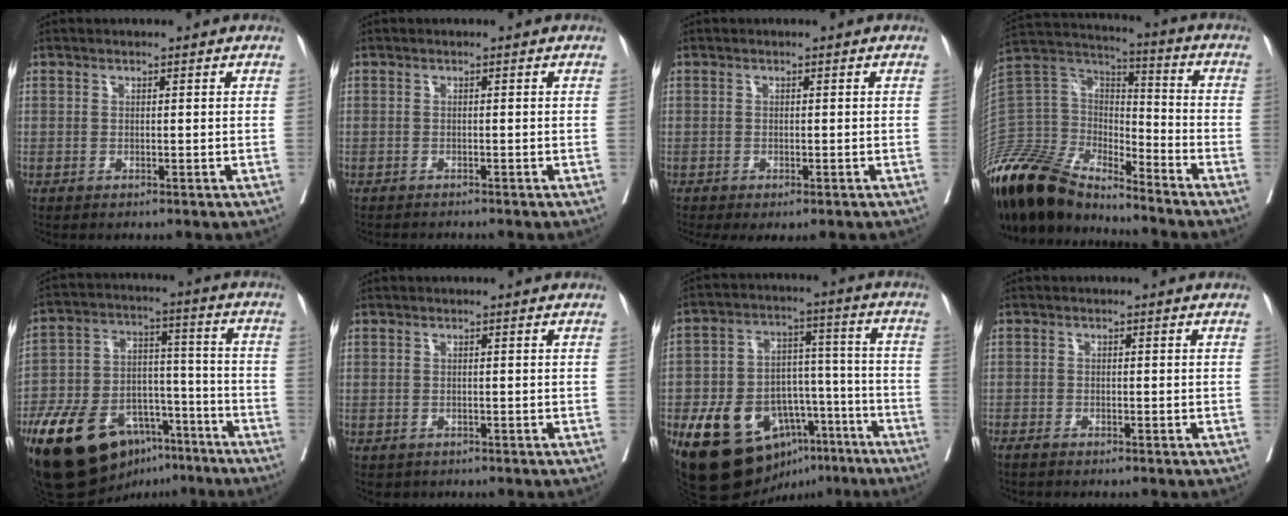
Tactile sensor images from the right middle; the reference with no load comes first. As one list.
[{"total": 2.3, "force": [-2.2, 0.0, 0.5], "torque": [-0.005, -0.005, -0.031]}, {"total": 3.8, "force": [-2.8, 1.3, 2.2], "torque": [-0.021, -0.011, -0.042]}, {"total": 22.9, "force": [-19.4, 6.6, 10.2], "torque": [-0.239, 0.002, -0.368]}, {"total": 22.1, "force": [-14.2, 10.9, 12.8], "torque": [-0.246, 0.015, -0.240]}, {"total": 1.1, "force": [-0.6, 0.8, 0.3], "torque": [-0.007, 0.001, -0.003]}, {"total": 19.4, "force": [-10.9, 11.7, 10.9], "torque": [-0.174, 0.049, -0.162]}, {"total": 1.6, "force": [-1.4, 0.1, 0.8], "torque": [-0.015, -0.003, -0.022]}]